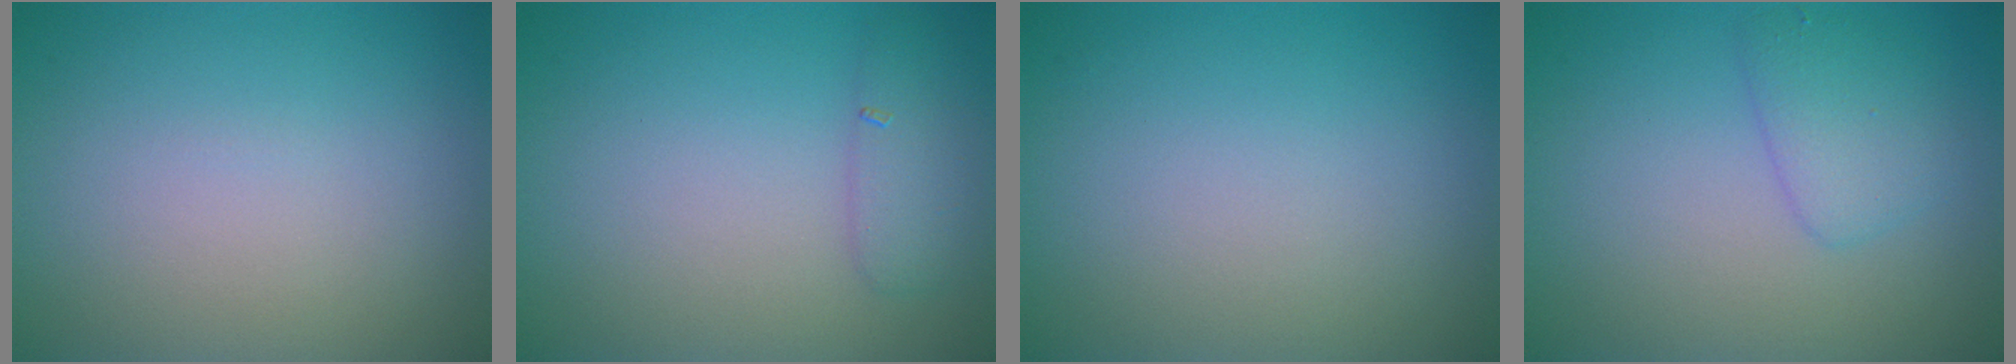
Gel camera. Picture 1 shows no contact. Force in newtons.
{"total": 1.9, "press": 1.9, "slide": 0.1}
{"total": 0.0}
{"total": 2.3, "press": 2.3, "slide": 0.2}